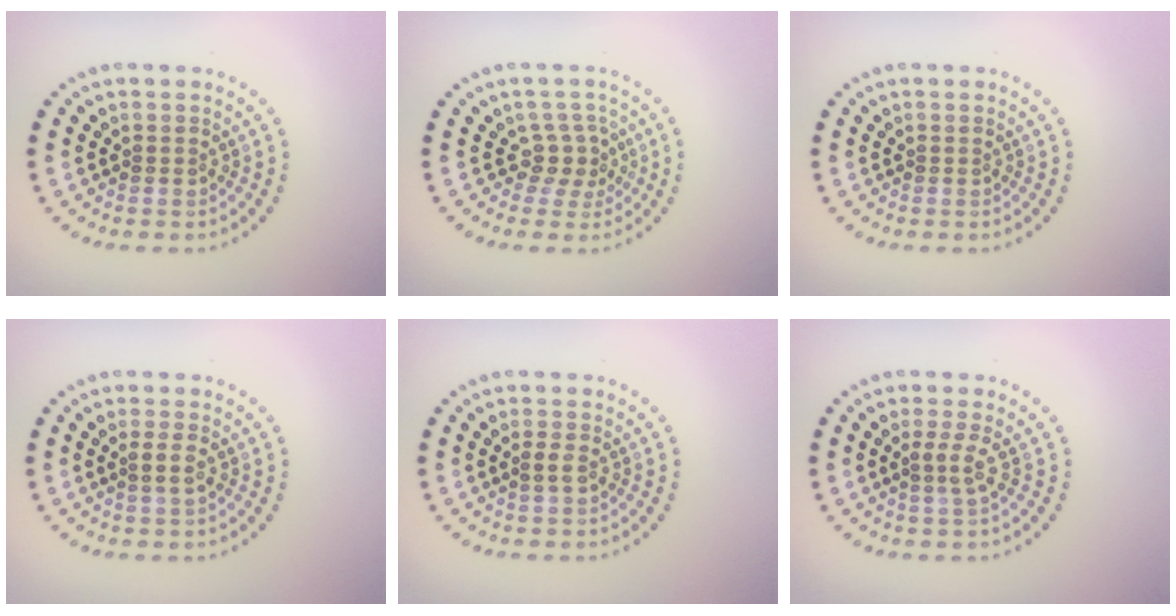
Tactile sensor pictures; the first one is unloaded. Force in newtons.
{"total": 2.2, "press": 1.6, "slide": 1.5}
{"total": 0.0}
{"total": 1.4, "press": 1.2, "slide": 0.6}
{"total": 0.9, "press": 0.9, "slide": 0.1}
{"total": 1.7, "press": 1.2, "slide": 1.3}